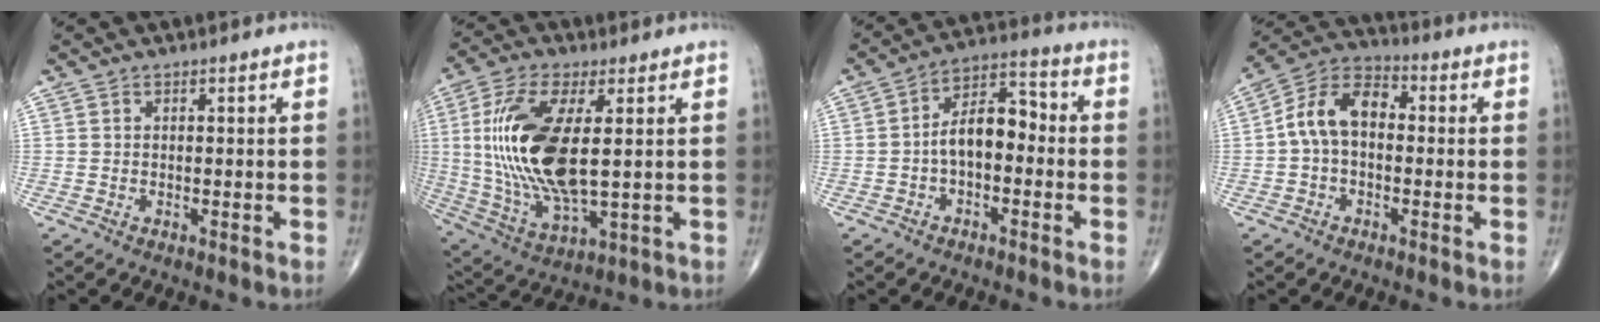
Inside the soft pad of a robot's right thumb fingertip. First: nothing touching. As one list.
[{"total": 19.6, "force": [2.2, 7.9, 17.8], "torque": [-0.382, -0.017, 0.049]}, {"total": 9.1, "force": [-1.3, 5.2, 7.3], "torque": [-0.102, 0.041, -0.036]}, {"total": 10.5, "force": [0.1, 6.8, 8.0], "torque": [-0.136, 0.035, -0.013]}]